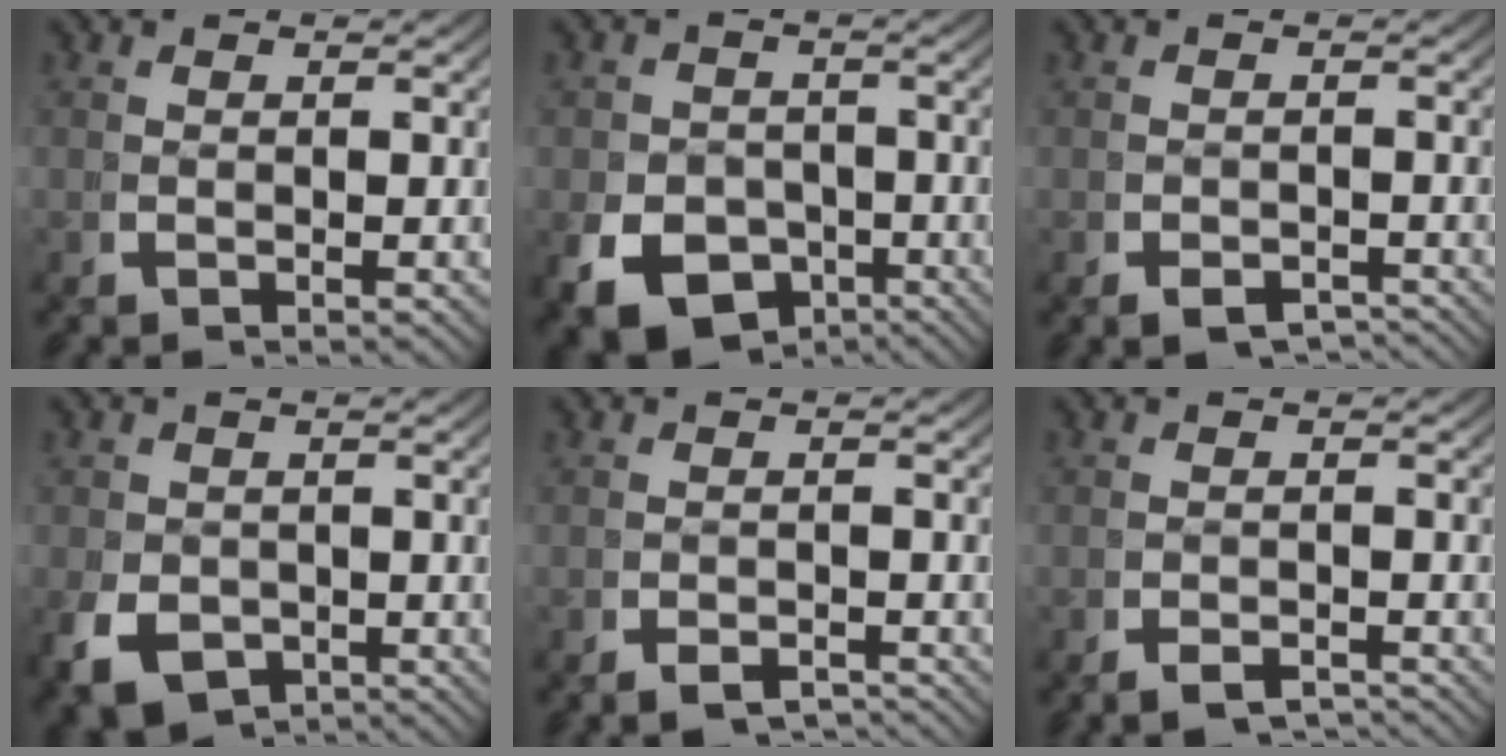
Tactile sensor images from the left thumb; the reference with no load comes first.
{"total": 10.5, "force": [-5.2, 8.2, 4.1], "torque": [-0.082, -0.045, -0.076]}
{"total": 2.8, "force": [-2.5, 0.9, 0.8], "torque": [-0.008, -0.012, -0.035]}
{"total": 5.9, "force": [-2.6, 4.3, 3.1], "torque": [-0.061, -0.034, -0.028]}
{"total": 2.2, "force": [-2.1, 0.5, 0.5], "torque": [-0.004, -0.009, -0.033]}
{"total": 2.5, "force": [-2.3, 0.5, 0.6], "torque": [-0.005, -0.008, -0.037]}